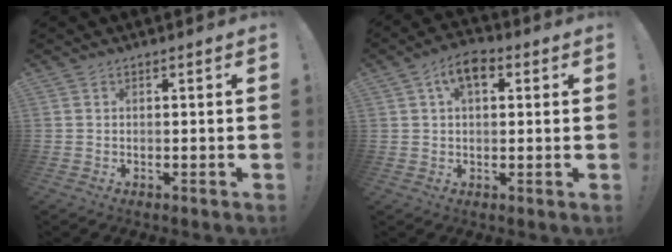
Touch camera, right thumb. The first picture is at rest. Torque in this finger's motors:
{"motor_torque": [-0.10, 0.11, 0.03, 0.03, 0.00]}